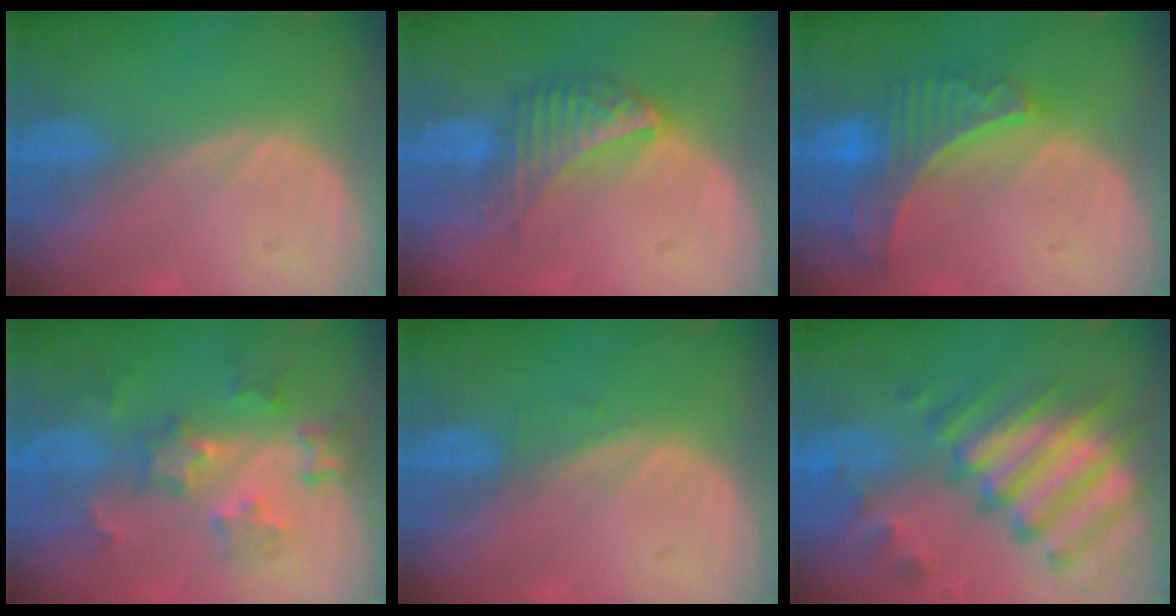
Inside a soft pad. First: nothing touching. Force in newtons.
{"total": 6.3, "press": 6.1, "slide": 1.6}
{"total": 9.0, "press": 7.9, "slide": 4.4}
{"total": 6.7, "press": 6.7, "slide": 0.6}
{"total": 0.7, "press": 0.7, "slide": 0.1}
{"total": 12.4, "press": 10.7, "slide": 6.3}